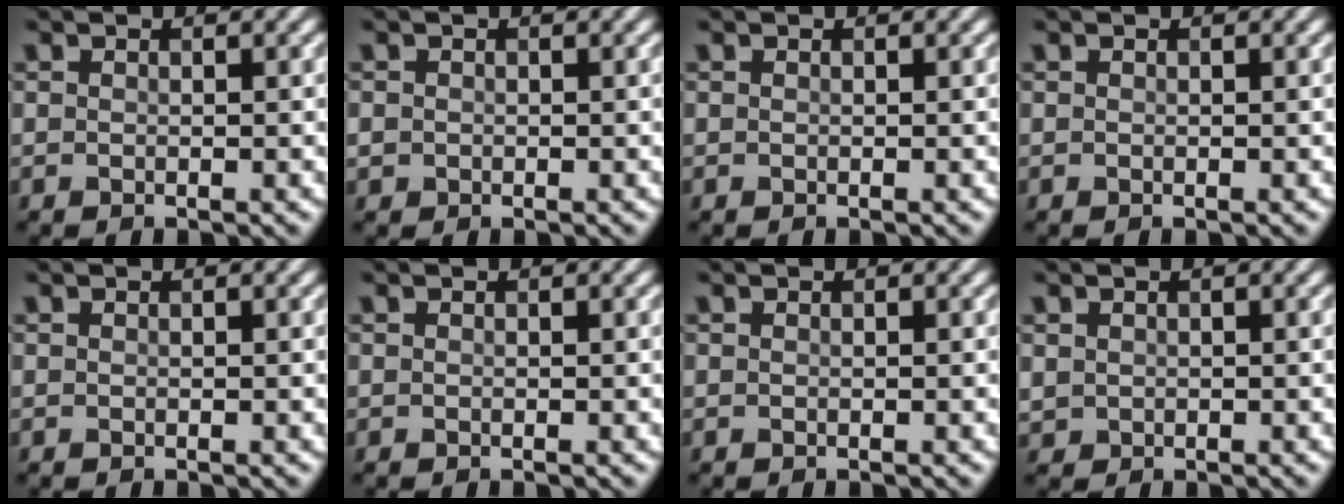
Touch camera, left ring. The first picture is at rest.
{"total": 0.8, "force": [-0.1, 0.8, 0.2], "torque": [-0.001, -0.003, -0.004]}
{"total": 0.0}
{"total": 0.0}
{"total": 0.0}
{"total": 0.0}
{"total": 0.0}
{"total": 0.8, "force": [0.3, 0.7, 0.2], "torque": [-0.003, -0.001, 0.007]}